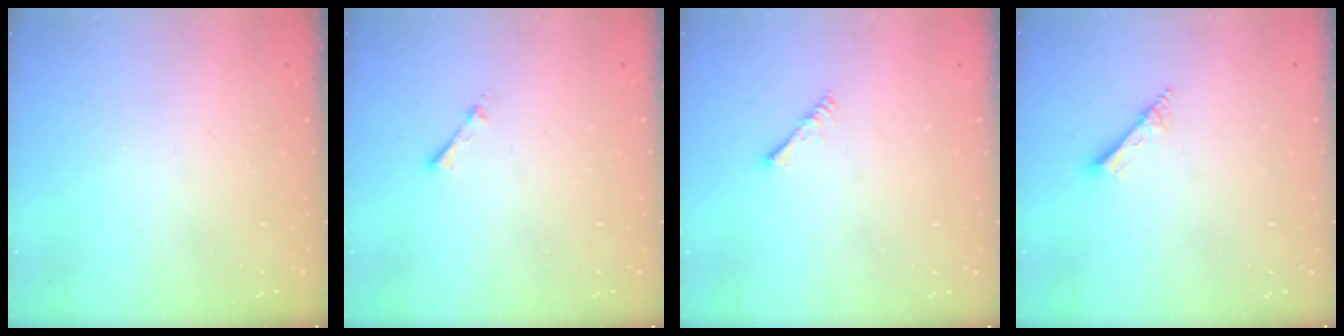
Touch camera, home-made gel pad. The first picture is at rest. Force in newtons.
{"total": 1.7, "press": 1.7, "slide": 0.2}
{"total": 2.2, "press": 2.1, "slide": 0.5}
{"total": 2.5, "press": 2.5, "slide": 0.2}